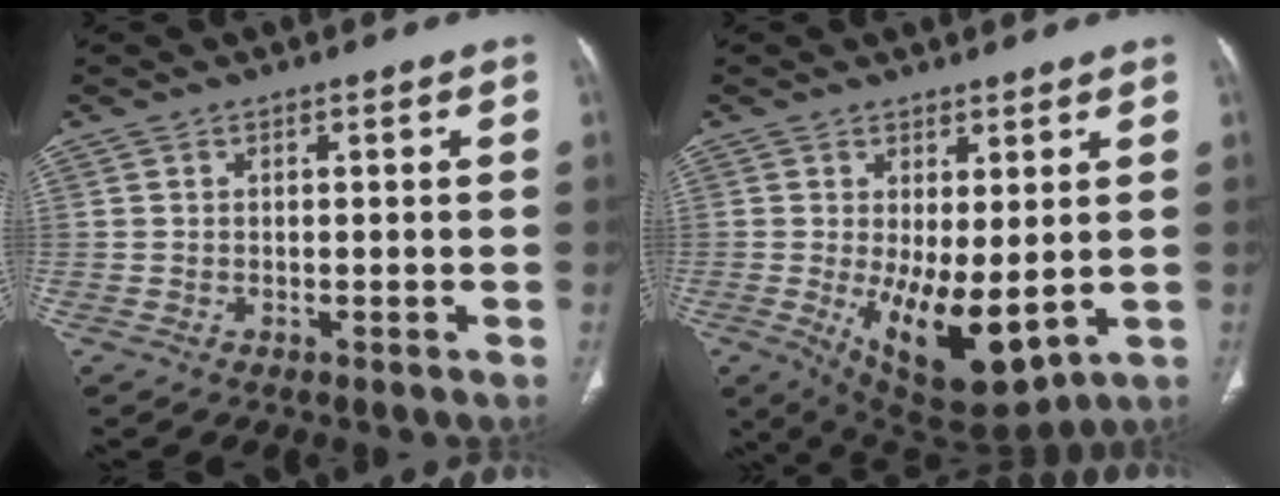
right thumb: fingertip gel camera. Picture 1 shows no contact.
{"total": 12.0, "force": [-0.9, 5.1, 10.8], "torque": [-0.170, -0.028, 0.008]}